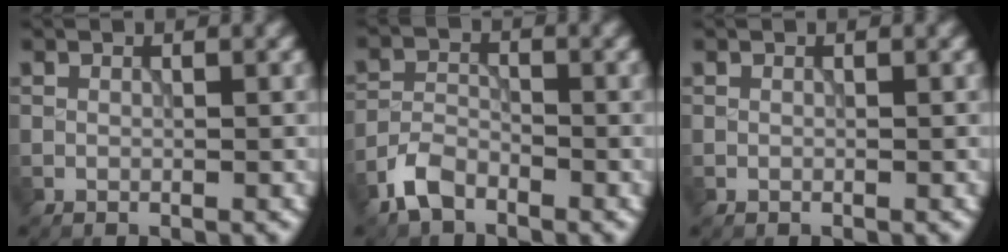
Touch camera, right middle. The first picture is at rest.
{"total": 3.1, "force": [-2.4, 1.5, 1.4], "torque": [-0.028, 0.004, -0.056]}
{"total": 0.0}